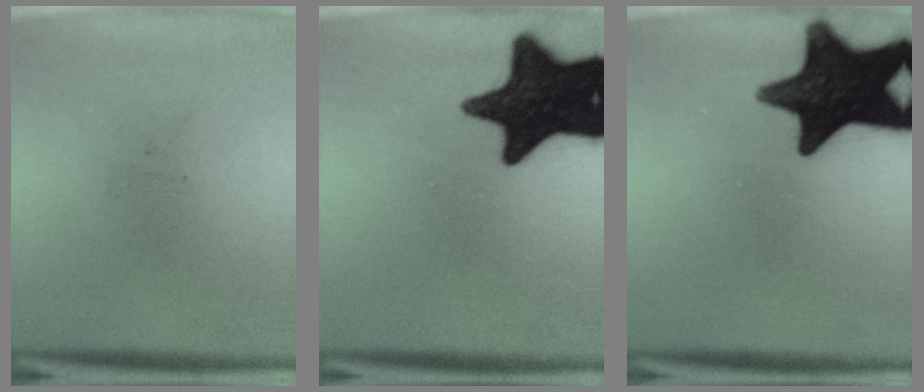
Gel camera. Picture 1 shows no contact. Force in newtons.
{"total": 18.8}
{"total": 17.8}